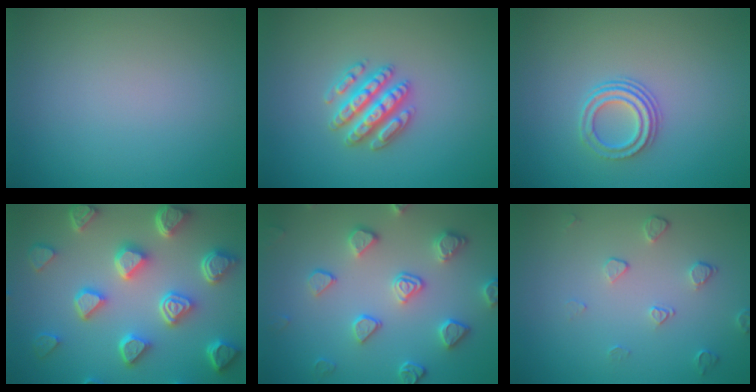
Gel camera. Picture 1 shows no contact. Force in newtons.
{"total": 3.5, "press": 3.4, "slide": 0.8}
{"total": 2.8, "press": 2.2, "slide": 1.8}
{"total": 7.7, "press": 6.1, "slide": 4.8}
{"total": 4.0, "press": 3.9, "slide": 0.9}
{"total": 1.6, "press": 1.1, "slide": 1.2}